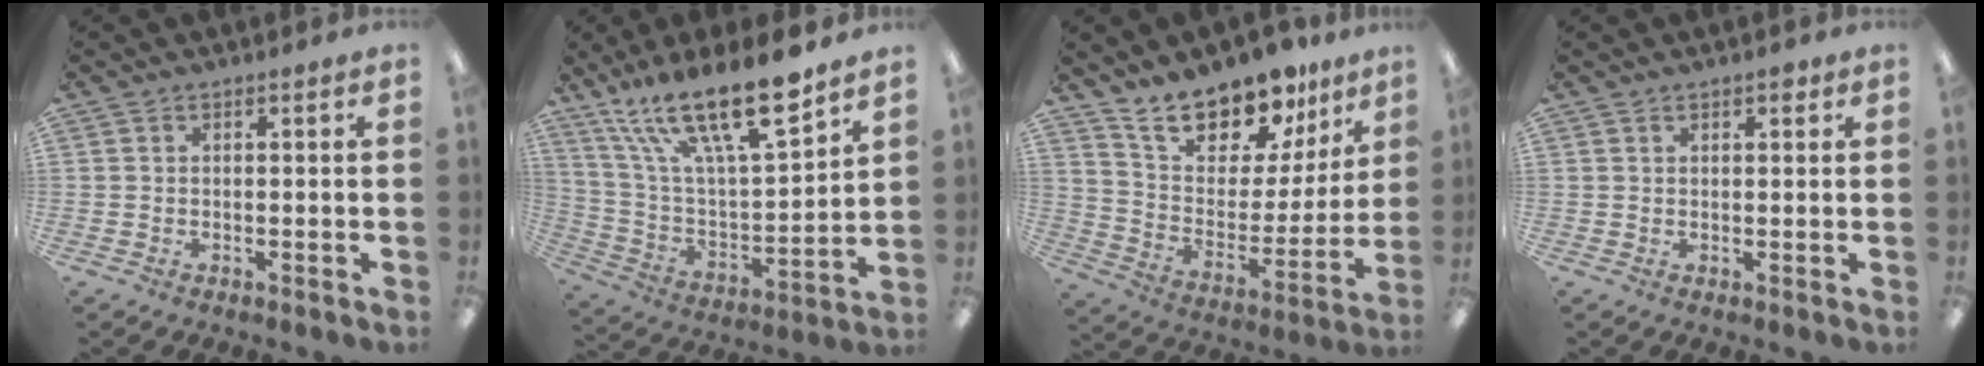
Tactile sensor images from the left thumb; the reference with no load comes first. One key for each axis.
{"total": 21.8, "fx": 16.2, "fy": 5.5, "fz": 13.5, "tx": -0.242, "ty": -0.106, "tz": 0.278}
{"total": 17.7, "fx": 15.0, "fy": 7.2, "fz": 6.1, "tx": -0.113, "ty": -0.110, "tz": 0.271}
{"total": 2.0, "fx": 1.2, "fy": 0.8, "fz": 1.3, "tx": -0.019, "ty": 0.000, "tz": 0.019}